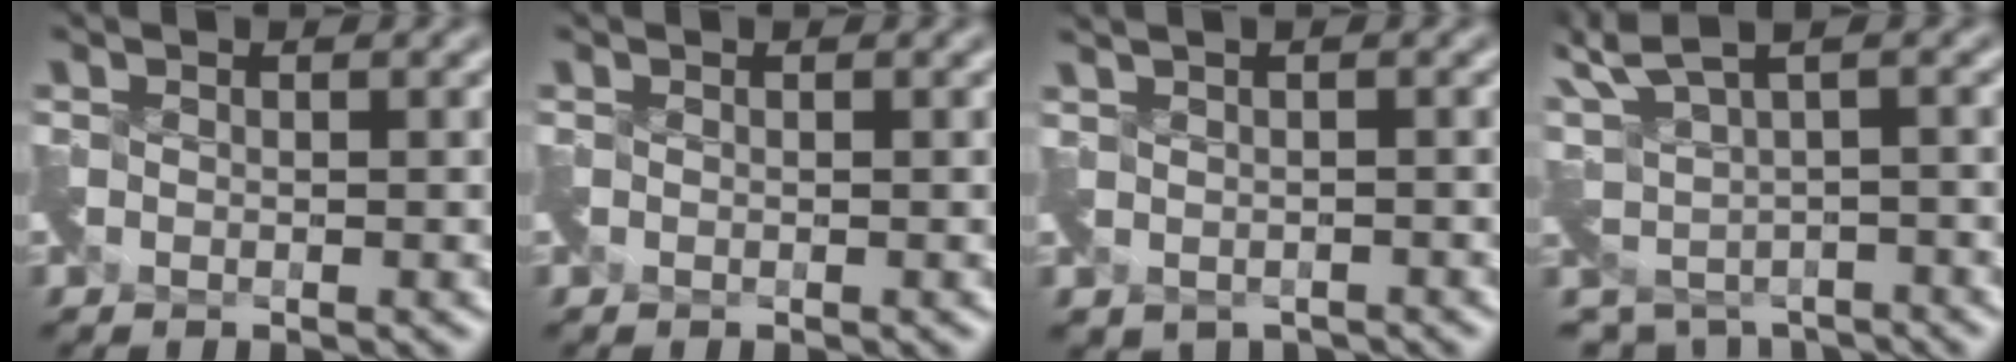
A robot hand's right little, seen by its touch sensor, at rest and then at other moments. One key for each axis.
{"total": 0.0}
{"total": 2.9, "fx": -0.3, "fy": 1.8, "fz": 2.2, "tx": -0.045, "ty": -0.019, "tz": -0.001}
{"total": 4.5, "fx": 1.5, "fy": 2.5, "fz": 3.3, "tx": -0.088, "ty": -0.028, "tz": 0.048}